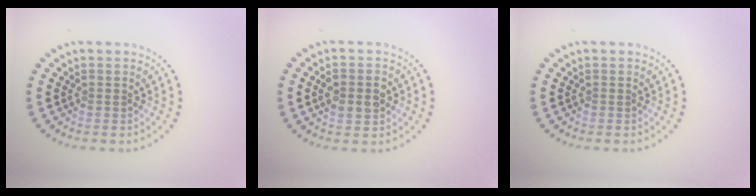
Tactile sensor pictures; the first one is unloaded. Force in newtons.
{"total": 3.0, "press": 3.0, "slide": 0.1}
{"total": 0.0}